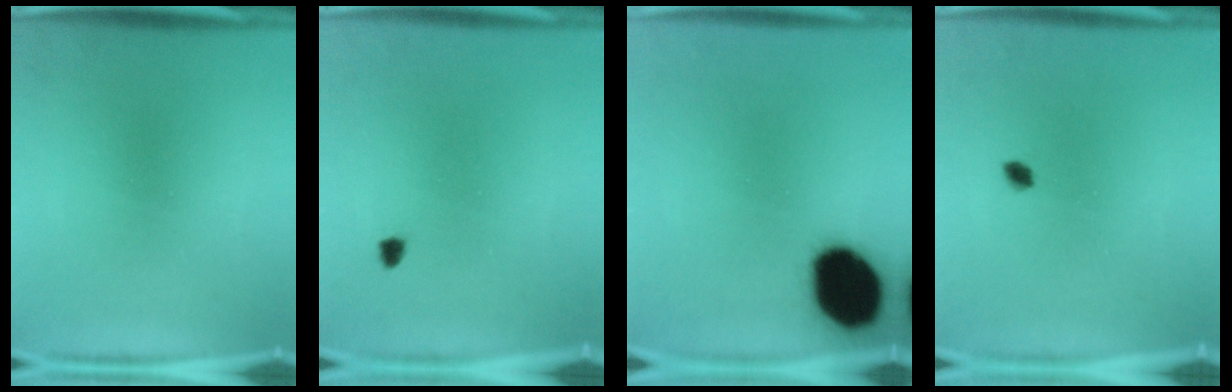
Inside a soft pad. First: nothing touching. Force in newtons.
{"total": 1.0}
{"total": 19.5}
{"total": 1.5}